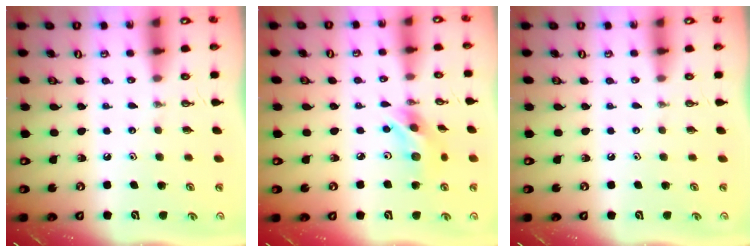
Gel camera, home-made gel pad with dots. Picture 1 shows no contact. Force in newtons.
{"total": 10.5, "press": 10.5, "slide": 0.4}
{"total": 0.0}